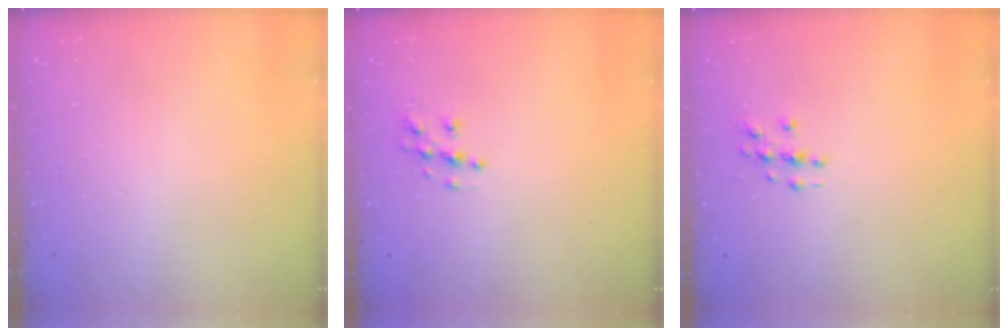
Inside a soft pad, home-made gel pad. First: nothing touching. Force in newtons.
{"total": 5.6, "press": 5.6, "slide": 0.2}
{"total": 2.8, "press": 2.8, "slide": 0.3}